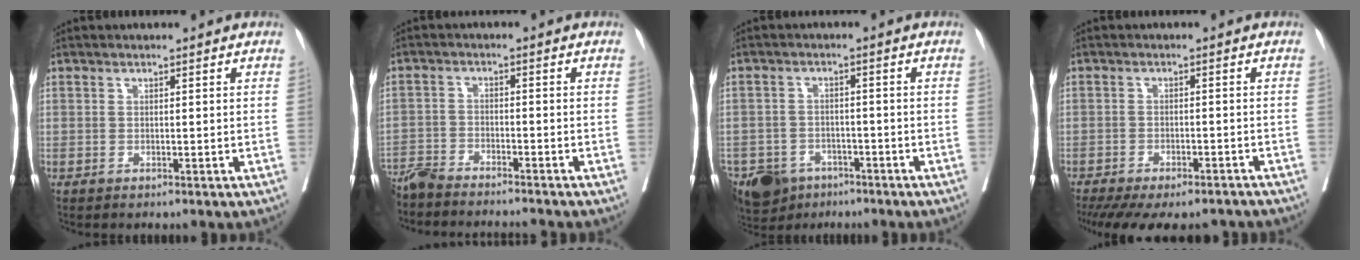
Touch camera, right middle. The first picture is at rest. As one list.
[{"total": 9.9, "force": [-9.3, 0.5, 3.3], "torque": [-0.044, -0.008, -0.149]}, {"total": 10.5, "force": [-7.3, 6.6, 3.7], "torque": [-0.083, -0.008, -0.113]}, {"total": 16.3, "force": [-13.6, 5.3, 7.3], "torque": [-0.157, -0.020, -0.179]}]